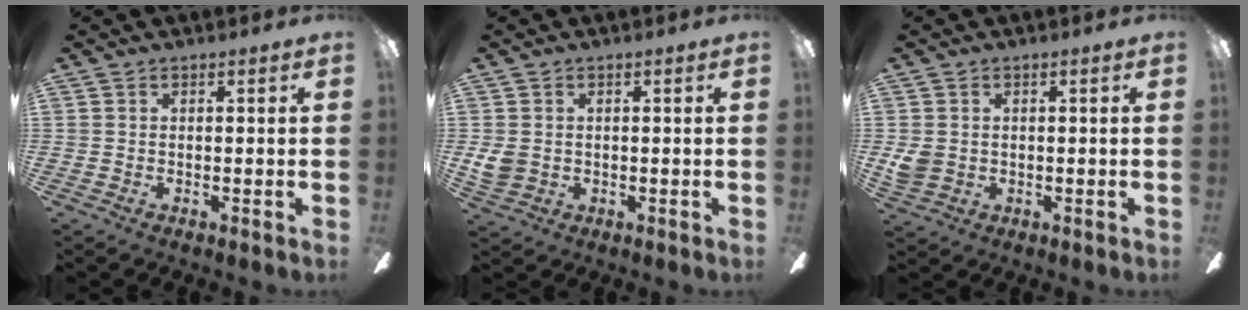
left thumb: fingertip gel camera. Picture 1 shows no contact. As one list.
[{"total": 4.3, "force": [0.5, 3.7, 2.1], "torque": [-0.037, 0.006, 0.011]}, {"total": 4.0, "force": [0.5, 3.6, 1.6], "torque": [-0.016, 0.003, 0.011]}]